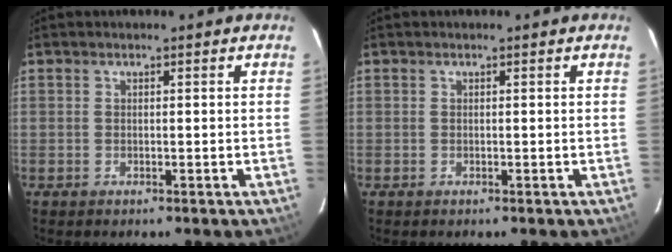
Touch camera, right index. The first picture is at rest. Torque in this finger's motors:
{"motor_torque": [0.00, 0.00, 0.01, 0.00]}